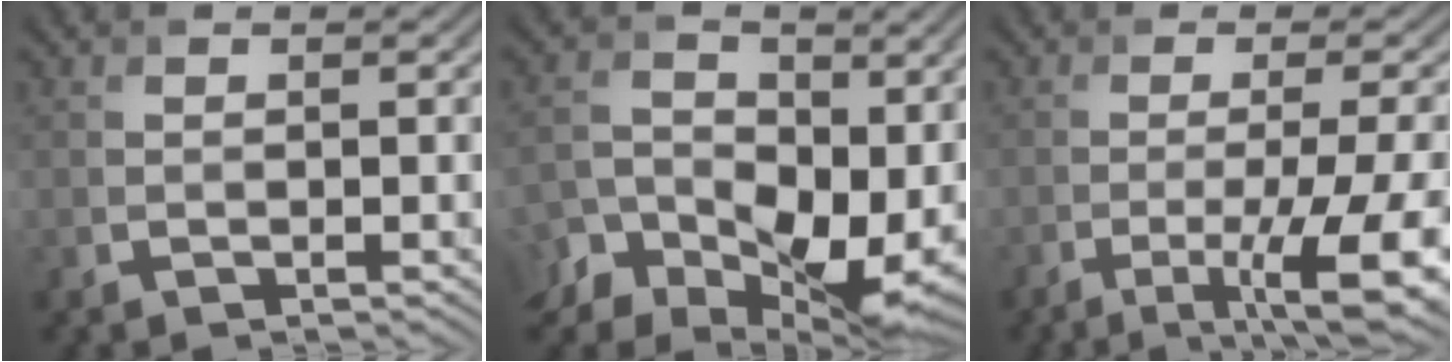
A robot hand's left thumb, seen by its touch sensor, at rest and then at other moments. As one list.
[{"total": 12.9, "force": [-4.5, 8.9, 8.2], "torque": [-0.157, -0.030, -0.075]}, {"total": 11.5, "force": [-5.2, 2.5, 10.0], "torque": [-0.139, -0.009, -0.070]}]